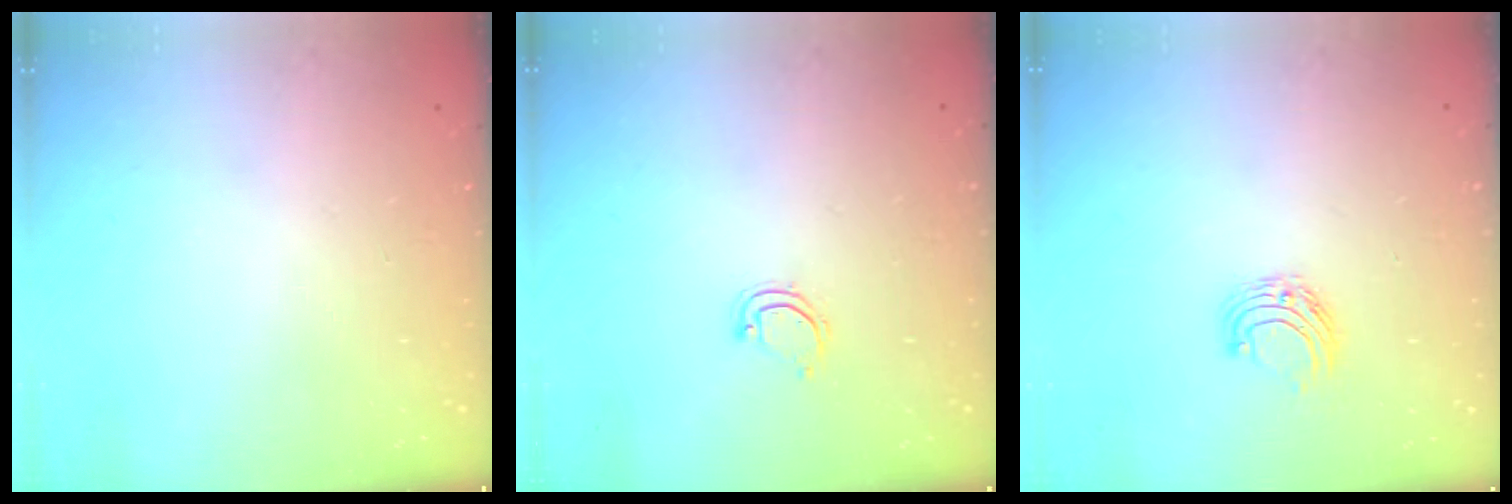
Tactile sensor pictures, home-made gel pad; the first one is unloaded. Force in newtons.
{"total": 3.7, "press": 3.7, "slide": 0.3}
{"total": 6.4, "press": 6.3, "slide": 0.7}